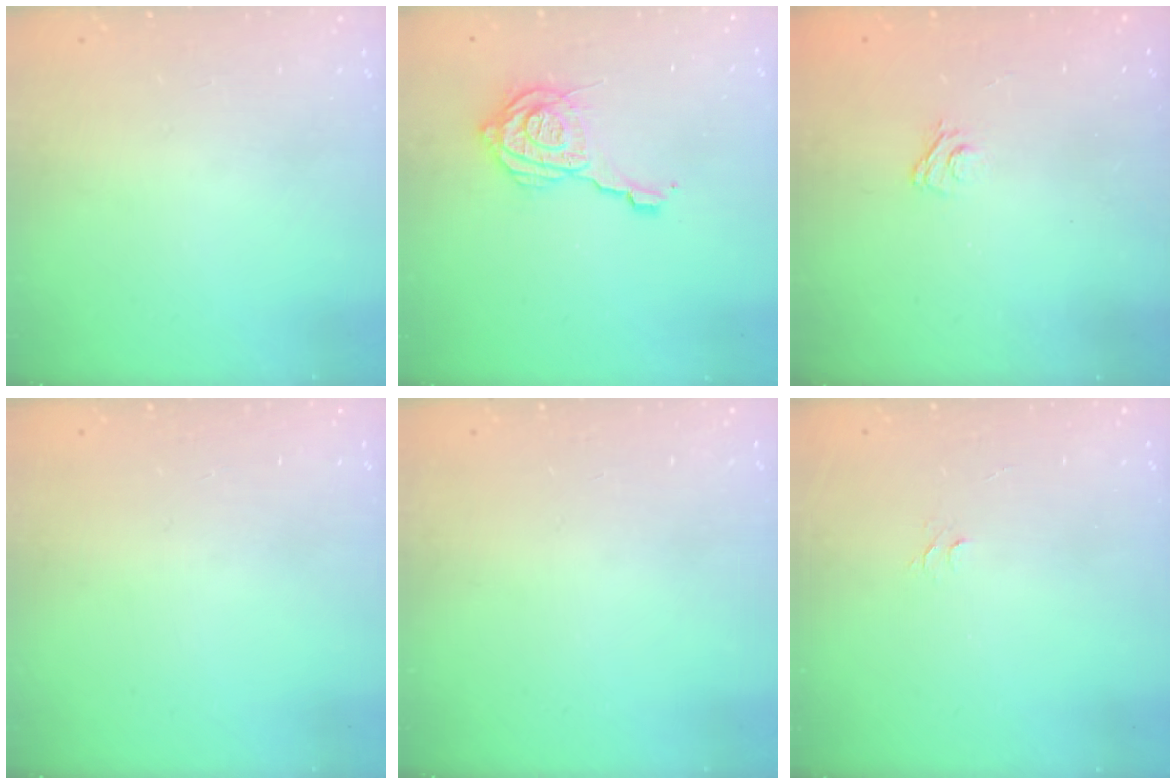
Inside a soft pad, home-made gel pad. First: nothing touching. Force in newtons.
{"total": 14.4, "press": 14.3, "slide": 1.9}
{"total": 2.9, "press": 2.6, "slide": 1.2}
{"total": 0.0}
{"total": 0.0}
{"total": 3.7, "press": 3.7, "slide": 0.4}